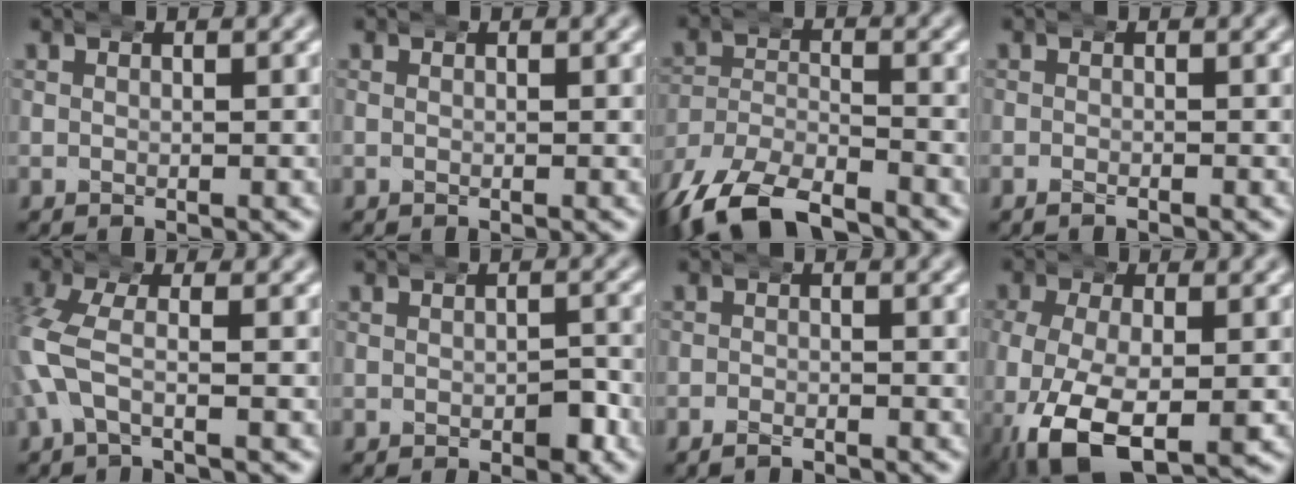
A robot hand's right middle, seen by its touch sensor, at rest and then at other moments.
{"total": 0.0}
{"total": 9.1, "force": [-7.5, 4.1, 3.1], "torque": [-0.077, -0.028, -0.121]}
{"total": 0.9, "force": [-0.9, 0.2, 0.2], "torque": [-0.010, -0.003, -0.015]}
{"total": 4.4, "force": [-1.1, 2.7, 3.2], "torque": [-0.103, -0.006, -0.023]}
{"total": 1.8, "force": [-0.8, 1.1, 1.2], "torque": [-0.016, 0.002, -0.017]}
{"total": 1.5, "force": [-1.5, 0.3, 0.2], "torque": [-0.011, -0.005, -0.026]}
{"total": 10.2, "force": [-4.1, 6.0, 7.1], "torque": [-0.167, -0.042, -0.049]}